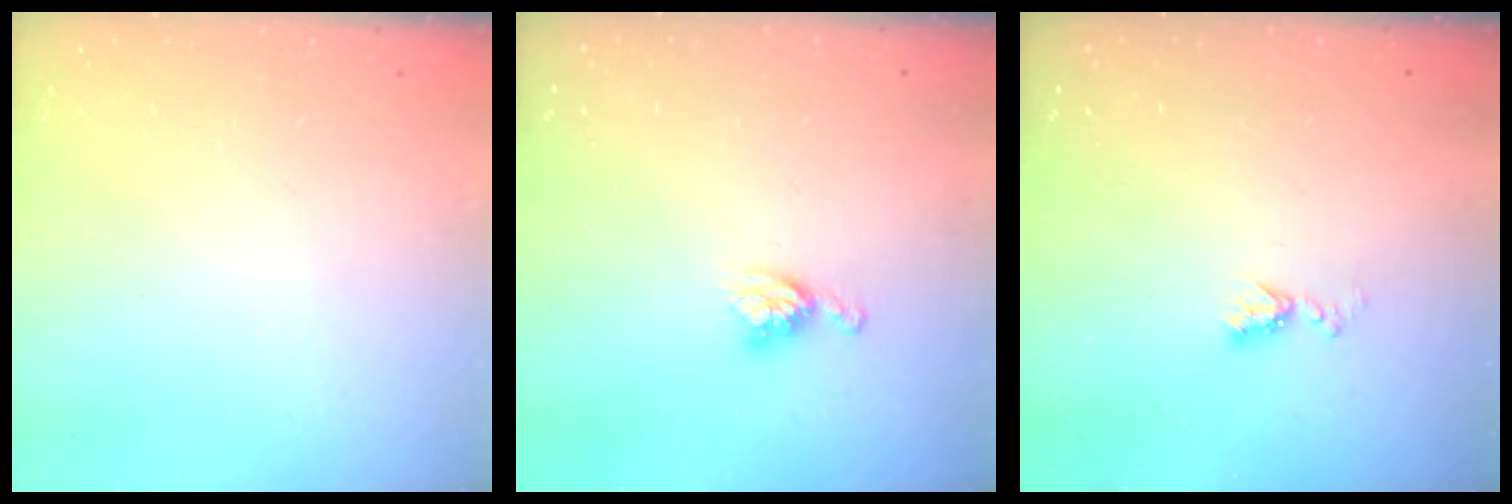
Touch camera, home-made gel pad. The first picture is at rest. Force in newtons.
{"total": 5.5, "press": 5.5, "slide": 0.1}
{"total": 5.9, "press": 5.9, "slide": 0.8}